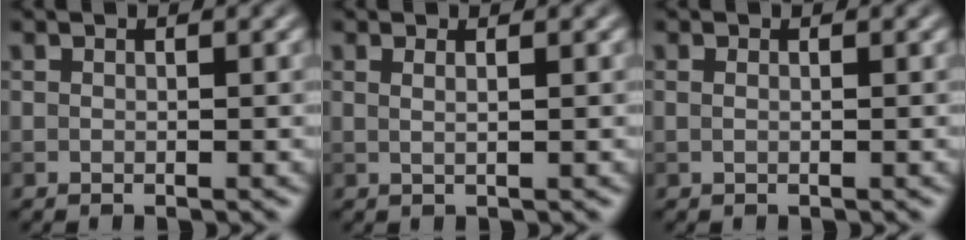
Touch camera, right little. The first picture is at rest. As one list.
[{"total": 1.4, "force": [0.6, 0.6, 1.1], "torque": [-0.006, -0.004, -0.002]}, {"total": 0.5, "force": [0.2, 0.2, 0.5], "torque": [-0.007, -0.006, 0.002]}]